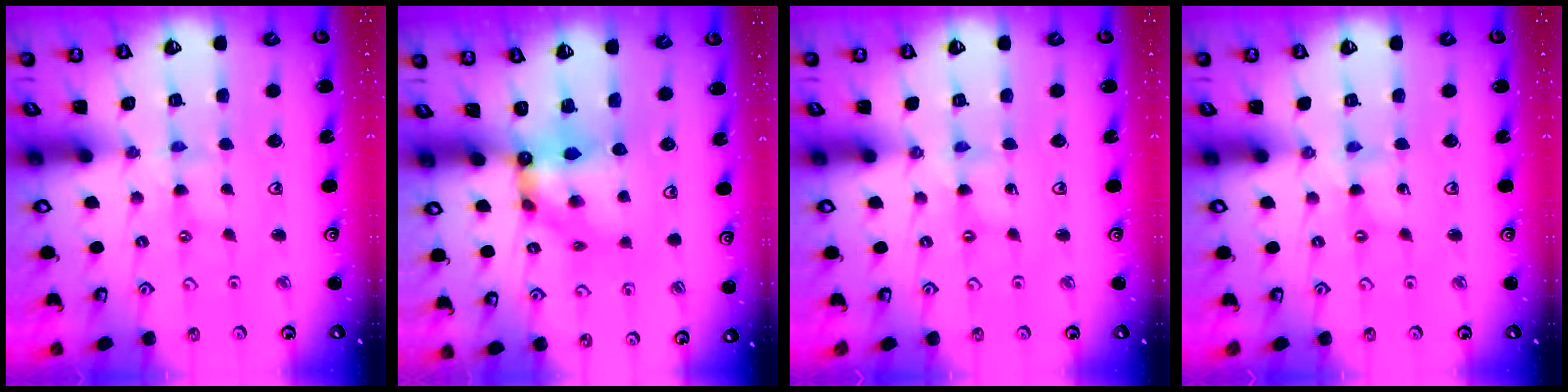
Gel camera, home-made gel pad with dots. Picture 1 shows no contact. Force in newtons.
{"total": 7.3, "press": 7.3, "slide": 0.4}
{"total": 0.7, "press": 0.6, "slide": 0.2}
{"total": 0.7, "press": 0.6, "slide": 0.2}